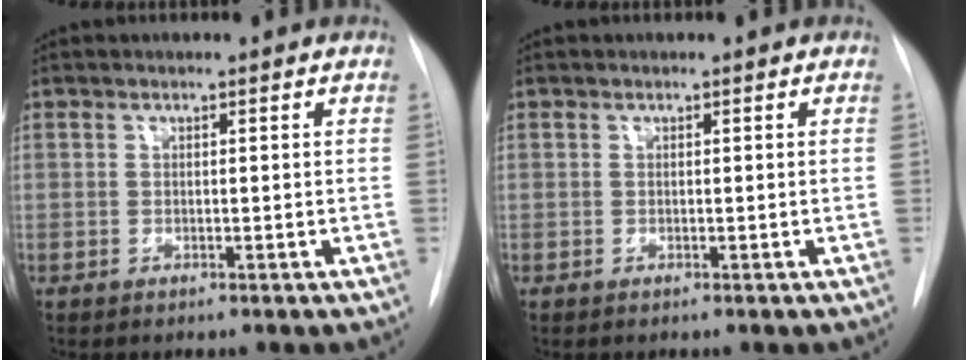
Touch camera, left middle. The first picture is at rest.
{"total": 0.0}